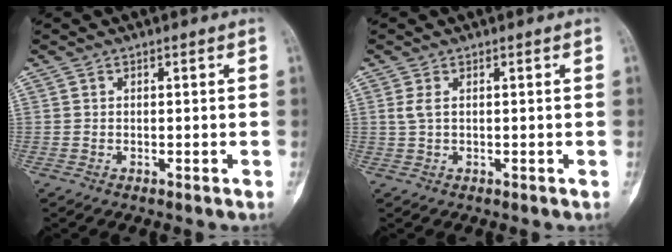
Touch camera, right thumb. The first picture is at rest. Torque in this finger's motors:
{"motor_torque": [0.24, 0.42, 0.07, -0.23, 0.01]}